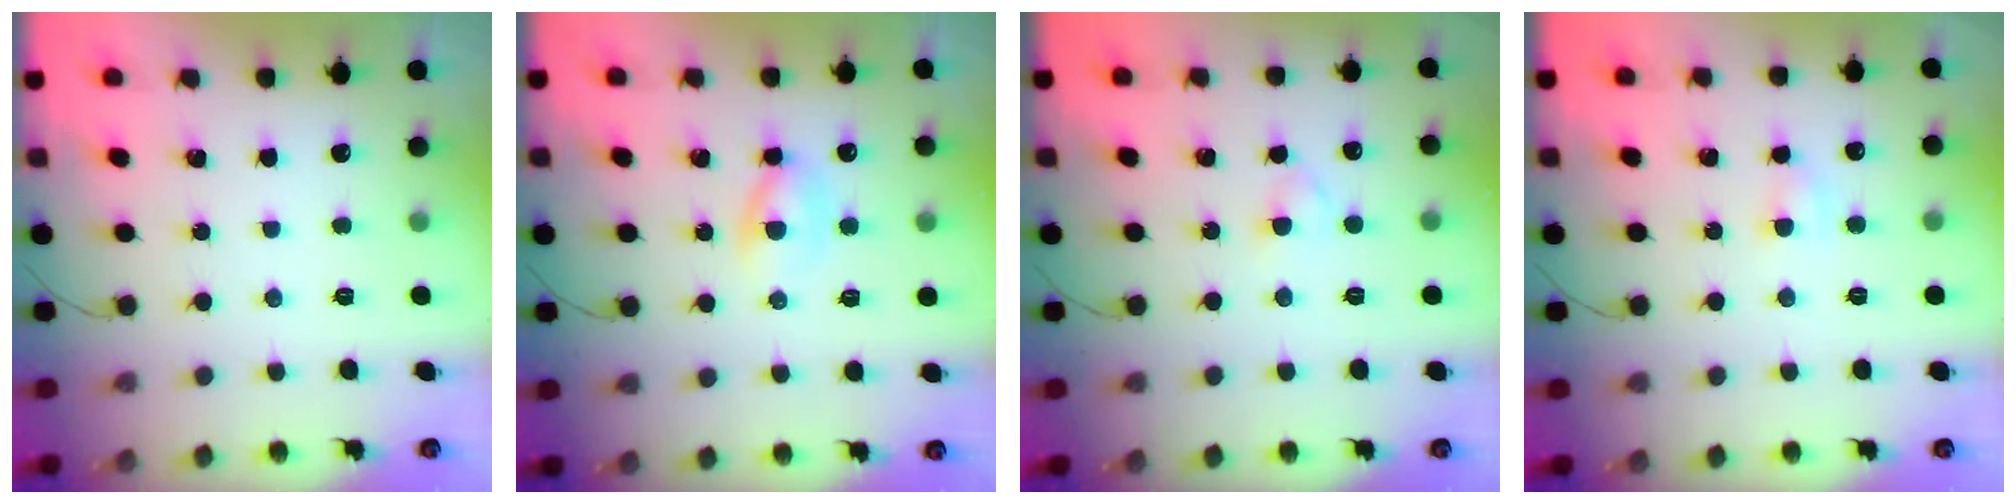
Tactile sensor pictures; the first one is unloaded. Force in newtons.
{"total": 4.1, "press": 3.9, "slide": 1.3}
{"total": 2.7, "press": 2.4, "slide": 1.1}
{"total": 3.3, "press": 3.0, "slide": 1.2}